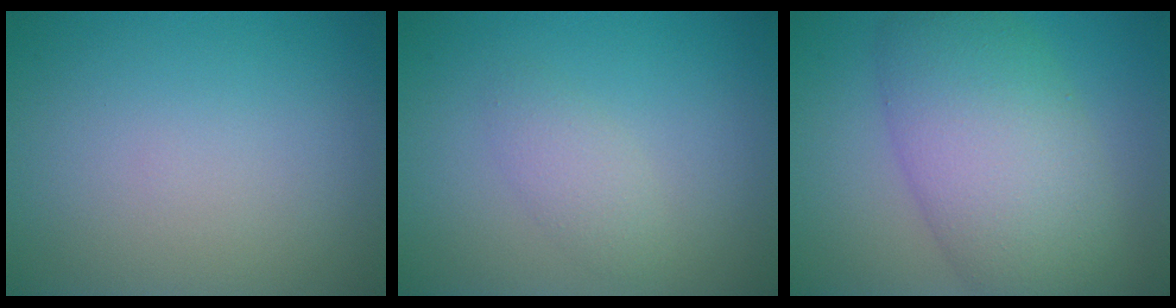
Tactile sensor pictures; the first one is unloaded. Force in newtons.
{"total": 1.7, "press": 1.7, "slide": 0.1}
{"total": 9.1, "press": 9.1, "slide": 0.2}